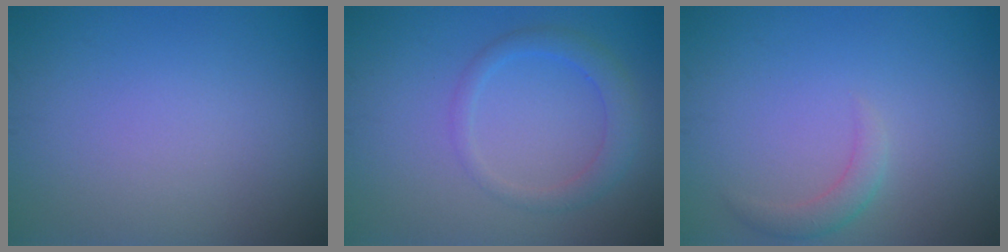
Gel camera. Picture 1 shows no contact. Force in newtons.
{"total": 2.6, "press": 2.6, "slide": 0.0}
{"total": 1.6, "press": 1.6, "slide": 0.1}